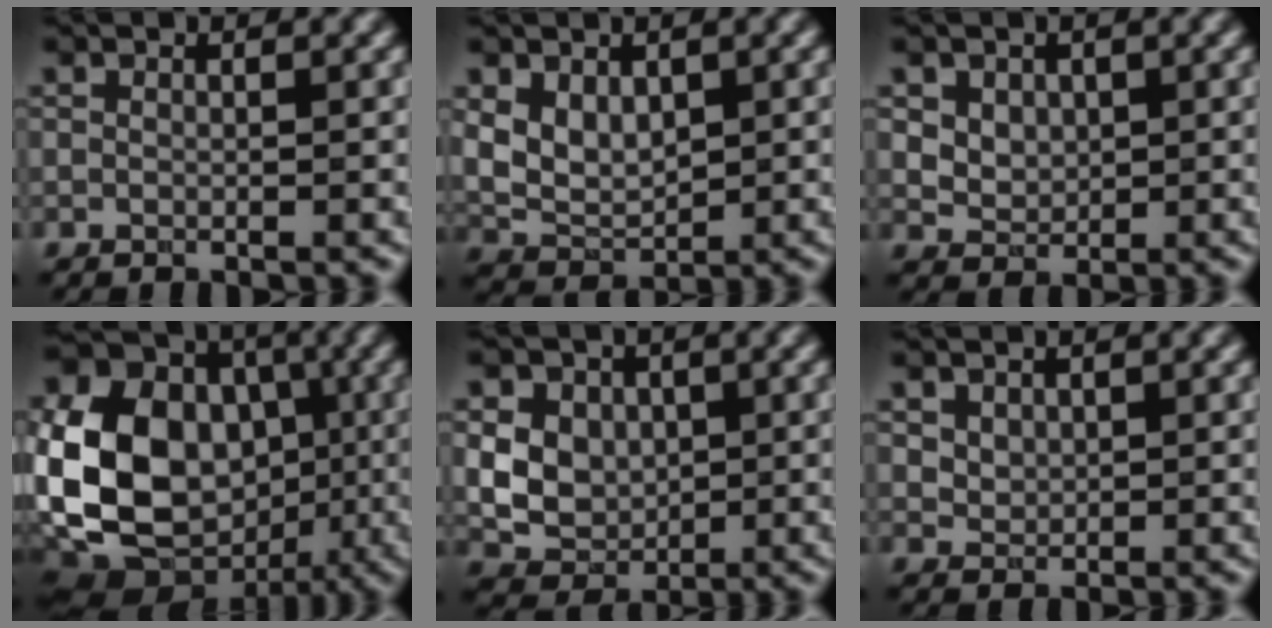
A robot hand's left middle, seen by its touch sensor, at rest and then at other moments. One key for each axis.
{"total": 3.7, "fx": 0.9, "fy": 2.6, "fz": 2.5, "tx": -0.053, "ty": -0.007, "tz": 0.022}
{"total": 3.5, "fx": 1.6, "fy": 2.6, "fz": 1.7, "tx": -0.043, "ty": 0.002, "tz": 0.040}
{"total": 16.5, "fx": -1.9, "fy": 13.2, "fz": 9.7, "tx": -0.212, "ty": -0.008, "tz": -0.034}
{"total": 7.8, "fx": 1.6, "fy": 6.5, "fz": 4.0, "tx": -0.060, "ty": 0.026, "tz": 0.016}
{"total": 1.4, "fx": 0.7, "fy": 1.1, "fz": 0.5, "tx": -0.013, "ty": -0.008, "tz": 0.024}